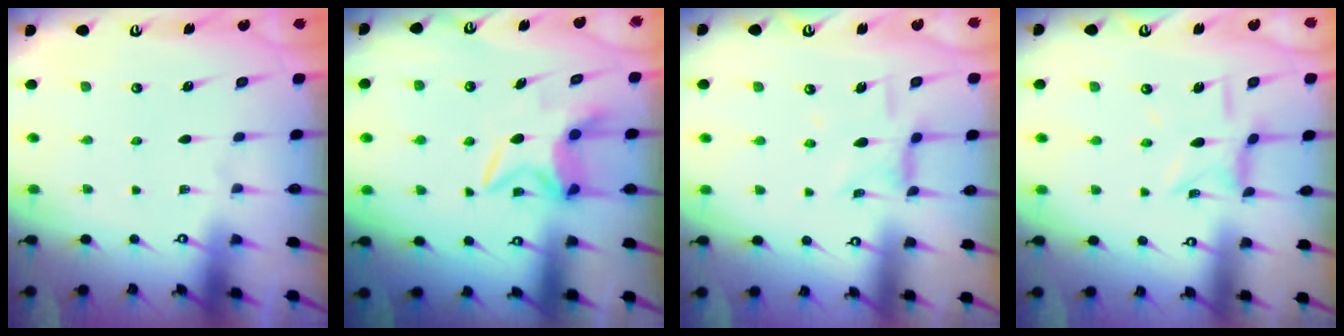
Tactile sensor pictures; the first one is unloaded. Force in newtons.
{"total": 5.5, "press": 5.5, "slide": 0.3}
{"total": 8.5, "press": 8.5, "slide": 0.6}
{"total": 6.0, "press": 6.0, "slide": 0.3}